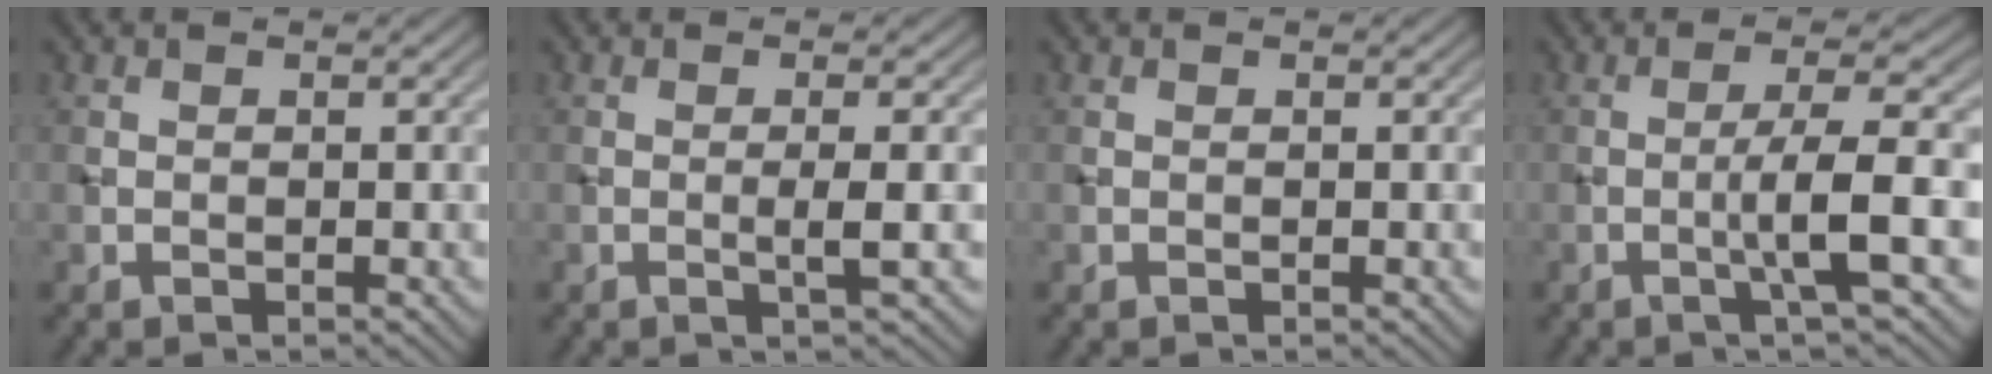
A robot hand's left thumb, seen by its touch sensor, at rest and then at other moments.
{"total": 2.2, "force": [-0.2, 0.0, 2.2], "torque": [-0.042, 0.002, -0.009]}
{"total": 0.0}
{"total": 5.8, "force": [-1.5, 0.3, 5.7], "torque": [-0.093, 0.017, -0.039]}